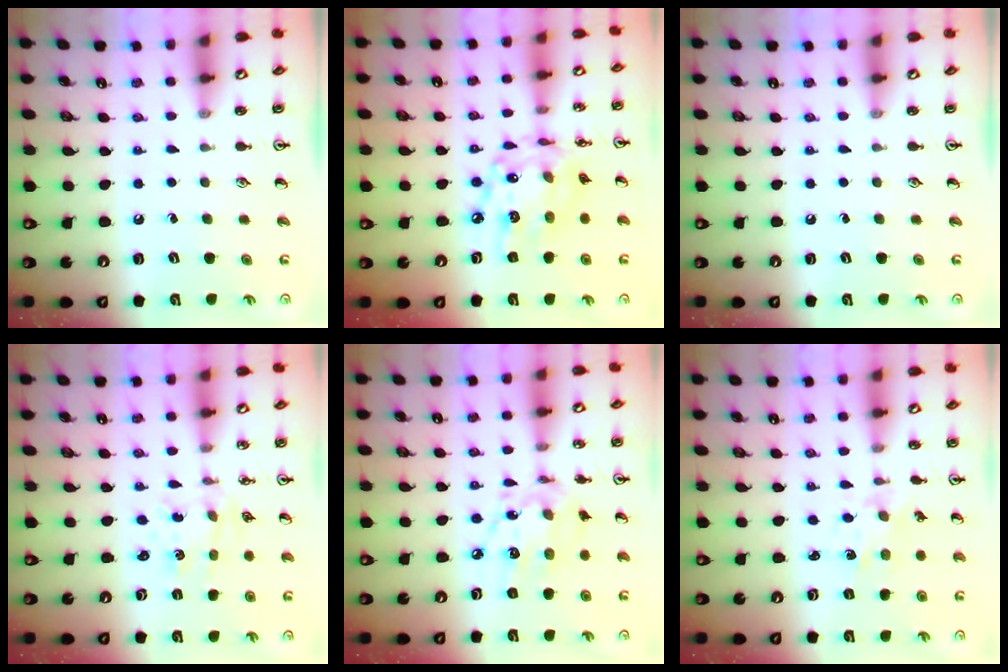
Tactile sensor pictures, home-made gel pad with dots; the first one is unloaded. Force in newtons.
{"total": 16.4, "press": 16.4, "slide": 1.1}
{"total": 0.0}
{"total": 1.0, "press": 1.0, "slide": 0.2}
{"total": 11.7, "press": 11.7, "slide": 0.7}
{"total": 1.6, "press": 1.5, "slide": 0.1}